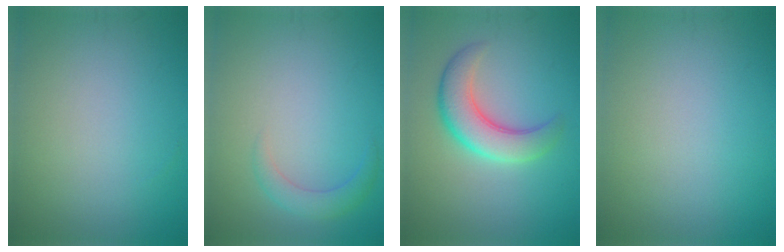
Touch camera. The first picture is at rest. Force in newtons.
{"total": 2.0, "press": 2.0, "slide": 0.2}
{"total": 5.1, "press": 5.1, "slide": 0.3}
{"total": 0.0}